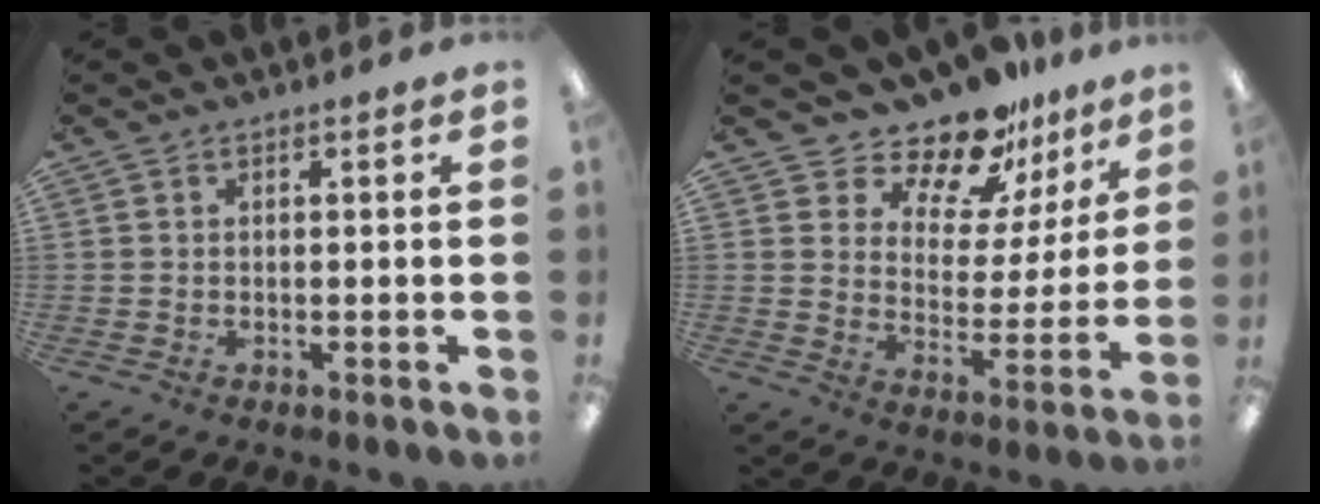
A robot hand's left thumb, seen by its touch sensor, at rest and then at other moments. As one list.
[{"total": 13.9, "force": [12.2, 5.1, 4.1], "torque": [-0.081, -0.098, 0.220]}]